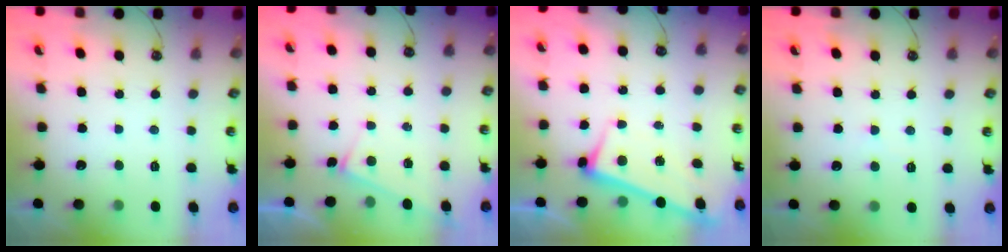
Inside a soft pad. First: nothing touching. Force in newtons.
{"total": 2.6, "press": 2.6, "slide": 0.2}
{"total": 2.8, "press": 2.7, "slide": 0.4}
{"total": 0.8, "press": 0.8, "slide": 0.2}